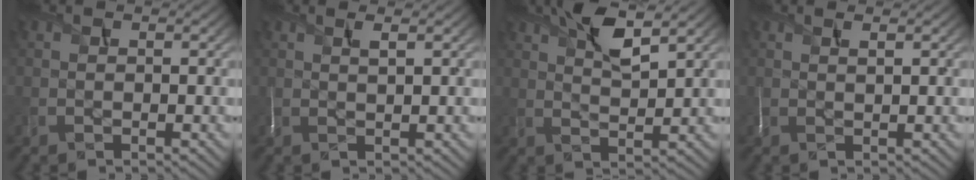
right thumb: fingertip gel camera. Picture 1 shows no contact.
{"total": 1.9, "force": [0.9, 0.3, 1.6], "torque": [-0.039, 0.005, 0.016]}
{"total": 6.2, "force": [3.7, 1.7, 4.7], "torque": [-0.096, 0.006, 0.070]}
{"total": 1.6, "force": [0.7, 0.3, 1.3], "torque": [-0.032, 0.004, 0.014]}